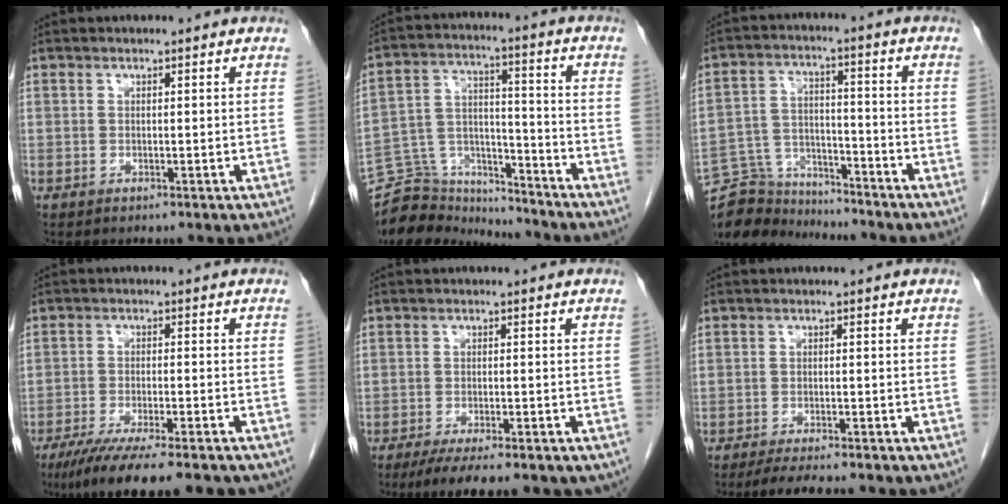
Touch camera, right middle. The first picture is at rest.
{"total": 13.3, "force": [-12.9, 3.3, 1.3], "torque": [-0.025, 0.043, -0.216]}
{"total": 11.4, "force": [-11.1, 2.9, 0.7], "torque": [-0.015, 0.034, -0.193]}
{"total": 19.0, "force": [-15.4, 3.6, 10.6], "torque": [-0.119, -0.018, -0.214]}
{"total": 12.0, "force": [-9.6, 2.7, 6.8], "torque": [-0.091, -0.010, -0.130]}
{"total": 9.7, "force": [-8.4, 1.5, 4.8], "torque": [-0.063, -0.011, -0.116]}